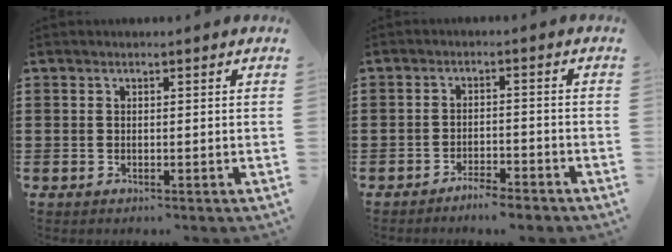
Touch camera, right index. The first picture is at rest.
{"total": 2.9, "force": [-2.9, 0.2, 0.7], "torque": [-0.016, 0.005, -0.058]}